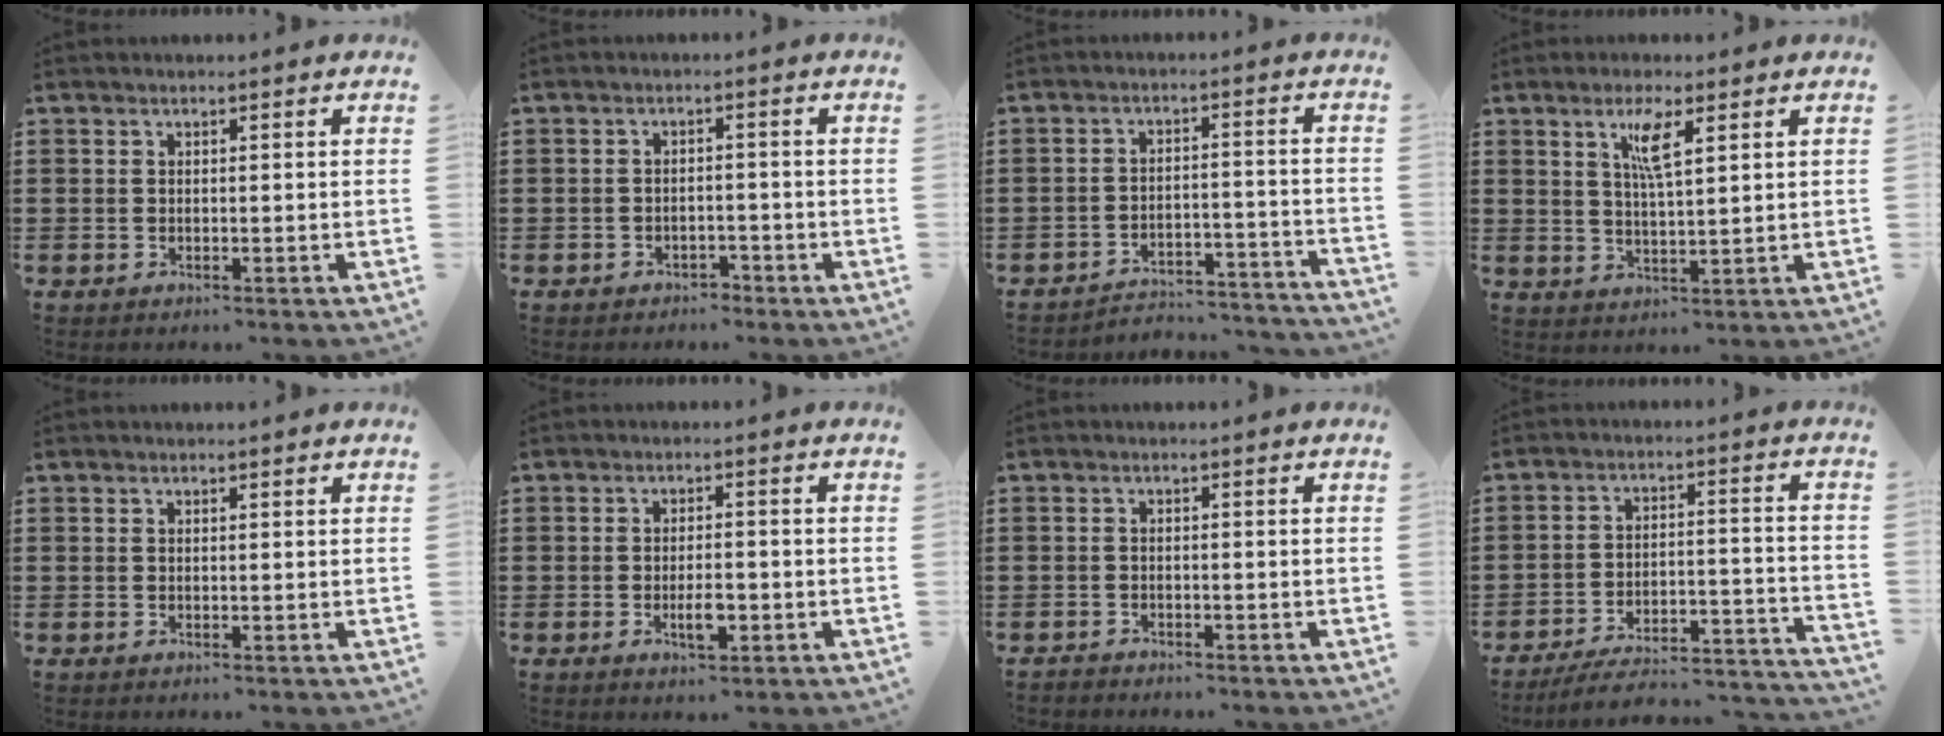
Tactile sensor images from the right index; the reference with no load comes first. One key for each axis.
{"total": 1.9, "fx": -1.7, "fy": 0.9, "fz": 0.1, "tx": -0.009, "ty": 0.001, "tz": -0.037}
{"total": 4.3, "fx": -4.2, "fy": 0.5, "fz": 0.8, "tx": -0.018, "ty": 0.001, "tz": -0.088}
{"total": 4.7, "fx": 2.3, "fy": 0.9, "fz": 4.0, "tx": -0.078, "ty": 0.002, "tz": 0.035}
{"total": 0.0}
{"total": 3.8, "fx": -1.2, "fy": 1.3, "fz": 3.3, "tx": -0.065, "ty": 0.002, "tz": -0.022}
{"total": 1.2, "fx": -1.2, "fy": 0.1, "fz": -0.3, "tx": 0.002, "ty": 0.002, "tz": -0.027}
{"total": 5.5, "fx": -5.0, "fy": 0.7, "fz": 2.2, "tx": -0.035, "ty": -0.008, "tz": -0.100}